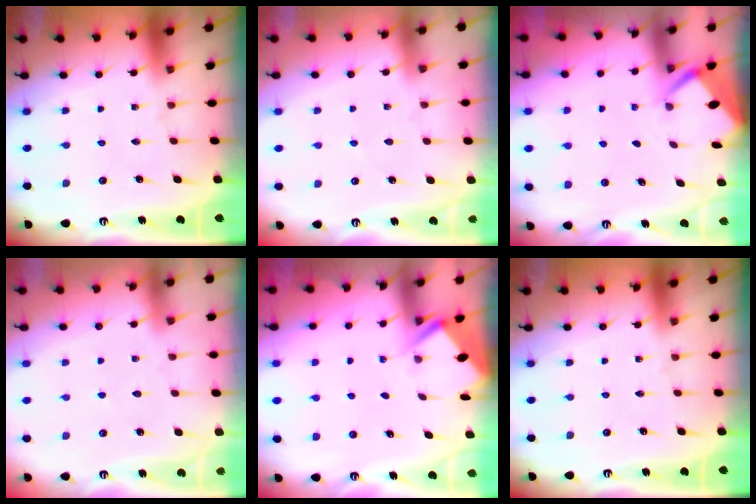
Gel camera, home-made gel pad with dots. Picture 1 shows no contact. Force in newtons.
{"total": 2.3, "press": 2.3, "slide": 0.4}
{"total": 2.6, "press": 2.6, "slide": 0.0}
{"total": 2.5, "press": 2.5, "slide": 0.4}
{"total": 2.7, "press": 2.7, "slide": 0.3}
{"total": 0.0}